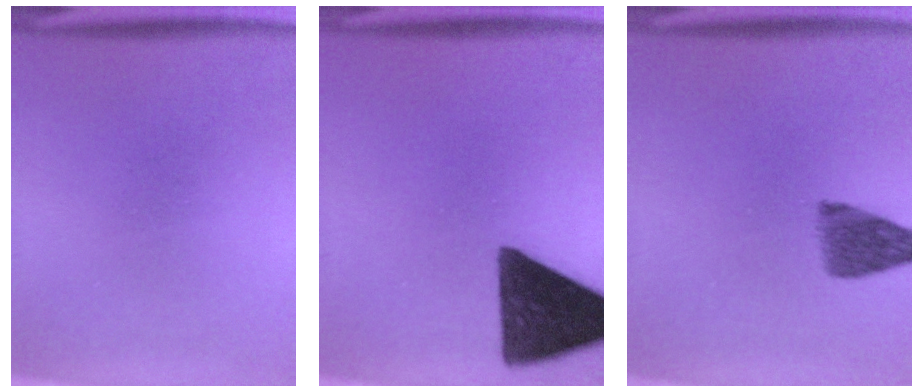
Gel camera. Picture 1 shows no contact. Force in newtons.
{"total": 14.2}
{"total": 5.4}